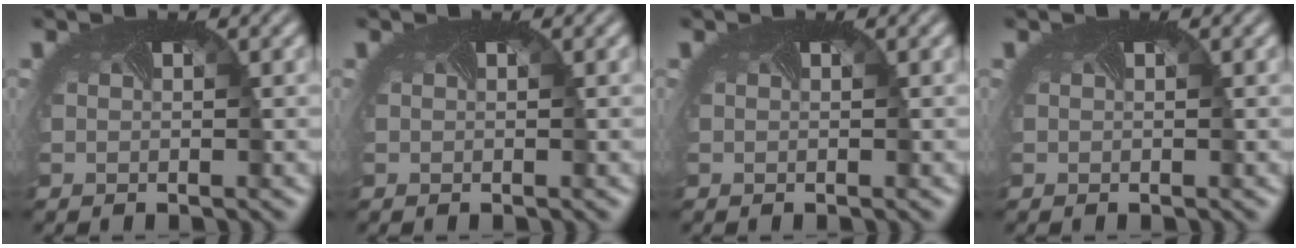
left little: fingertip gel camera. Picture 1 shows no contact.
{"total": 0.0}
{"total": 0.0}
{"total": 0.0}